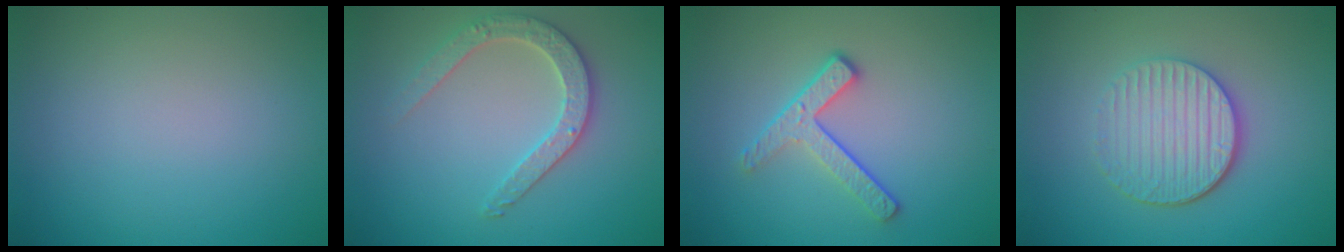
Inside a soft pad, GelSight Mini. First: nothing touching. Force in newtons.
{"total": 3.2, "press": 3.0, "slide": 1.0}
{"total": 3.1, "press": 2.5, "slide": 1.9}
{"total": 4.5, "press": 3.6, "slide": 2.8}